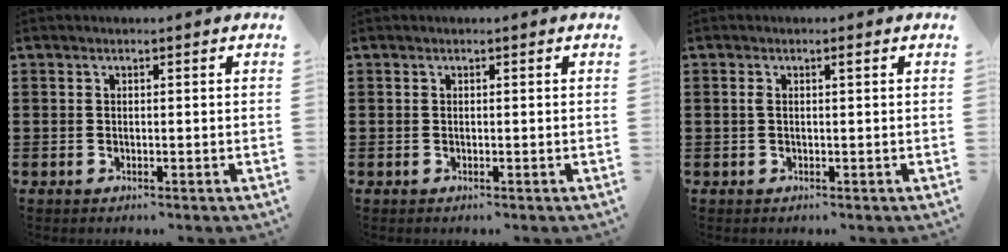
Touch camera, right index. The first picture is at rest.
{"total": 0.0}
{"total": 1.1, "force": [0.2, 0.2, 1.1], "torque": [-0.021, 0.002, 0.002]}